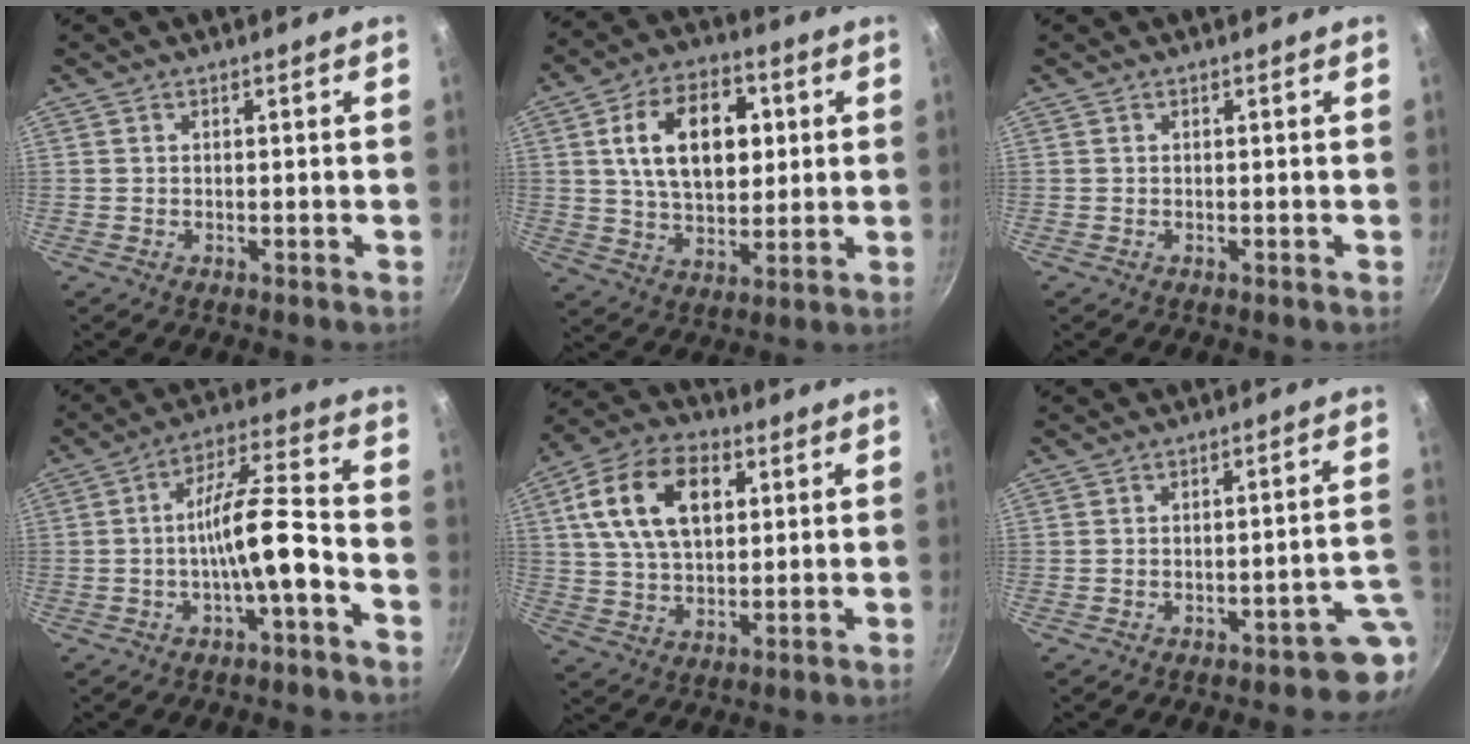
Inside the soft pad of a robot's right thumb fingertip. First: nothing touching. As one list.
[{"total": 16.8, "force": [3.7, 10.7, 12.4], "torque": [-0.172, 0.002, 0.058]}, {"total": 0.0}, {"total": 11.3, "force": [-4.1, 2.7, 10.2], "torque": [-0.175, 0.049, -0.072]}, {"total": 16.2, "force": [4.6, 10.1, 11.7], "torque": [-0.192, 0.003, 0.074]}, {"total": 5.3, "force": [-3.4, 1.9, 3.5], "torque": [-0.003, 0.048, -0.045]}]